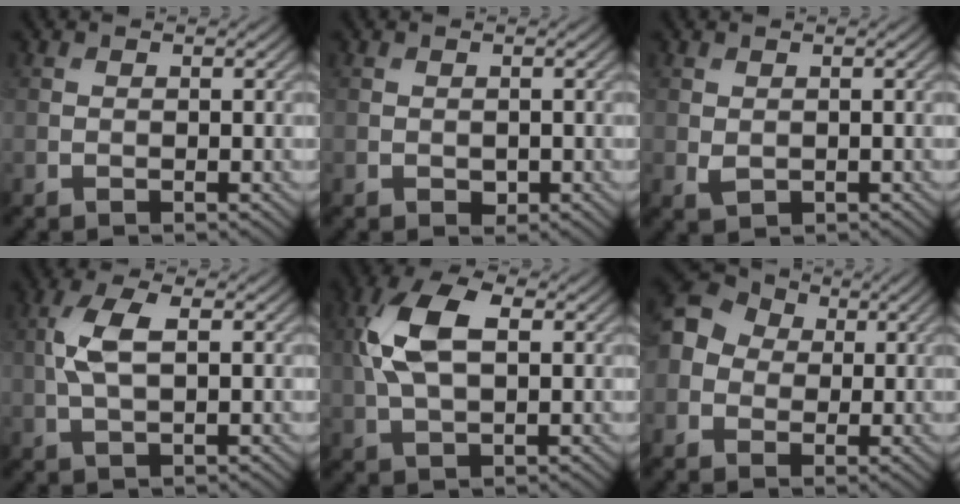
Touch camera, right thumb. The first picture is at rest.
{"total": 0.8, "force": [-0.3, 0.6, 0.5], "torque": [-0.007, -0.004, -0.005]}
{"total": 1.1, "force": [0.0, 0.8, 0.7], "torque": [-0.019, -0.004, 0.005]}
{"total": 5.0, "force": [0.8, 2.0, 4.5], "torque": [-0.108, 0.010, 0.016]}
{"total": 9.4, "force": [1.8, 4.8, 7.8], "torque": [-0.191, 0.018, 0.026]}
{"total": 7.5, "force": [0.4, 6.6, 3.6], "torque": [-0.103, 0.011, -0.012]}